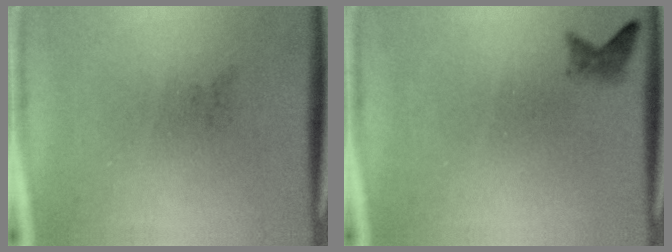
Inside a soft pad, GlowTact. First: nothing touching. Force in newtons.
{"total": 1.3}